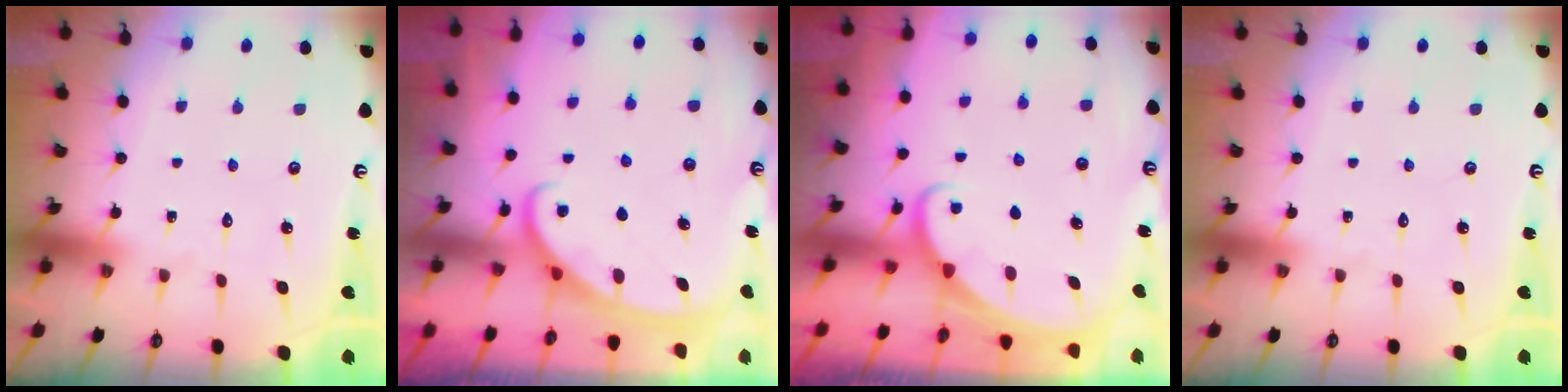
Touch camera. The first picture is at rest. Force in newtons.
{"total": 2.8, "press": 2.8, "slide": 0.3}
{"total": 1.6, "press": 1.6, "slide": 0.0}
{"total": 0.0}